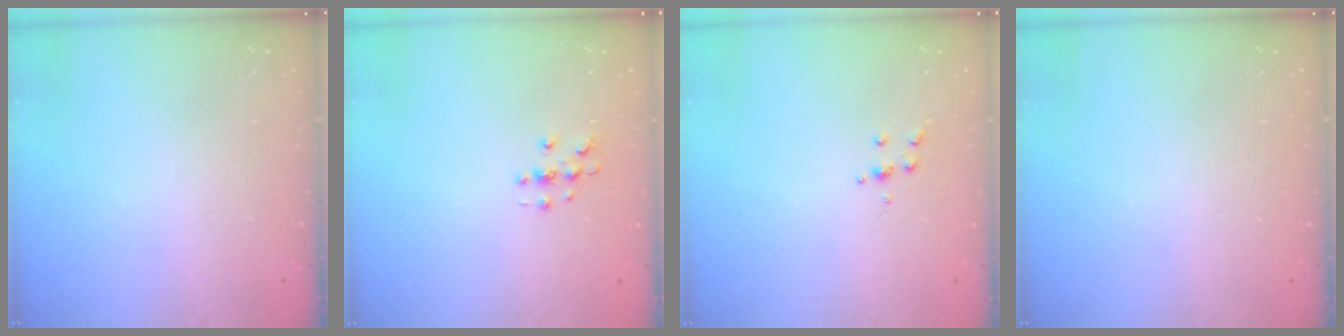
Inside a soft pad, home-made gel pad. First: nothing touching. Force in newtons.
{"total": 2.9, "press": 2.9, "slide": 0.3}
{"total": 4.0, "press": 3.9, "slide": 0.9}
{"total": 0.0}